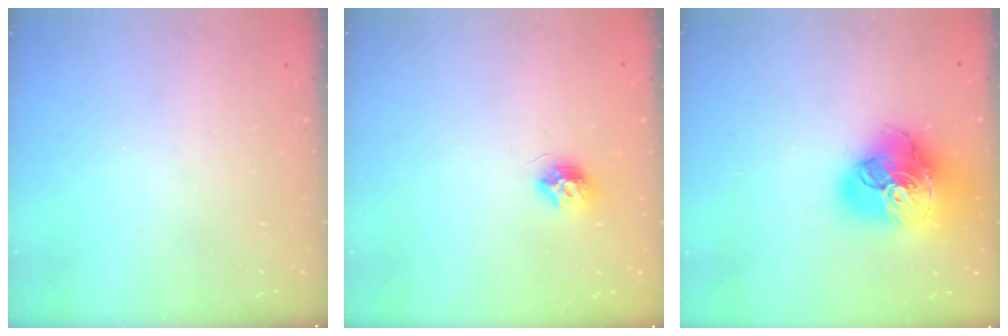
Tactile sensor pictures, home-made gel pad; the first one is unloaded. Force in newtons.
{"total": 8.2, "press": 8.2, "slide": 0.1}
{"total": 23.6, "press": 23.5, "slide": 3.0}